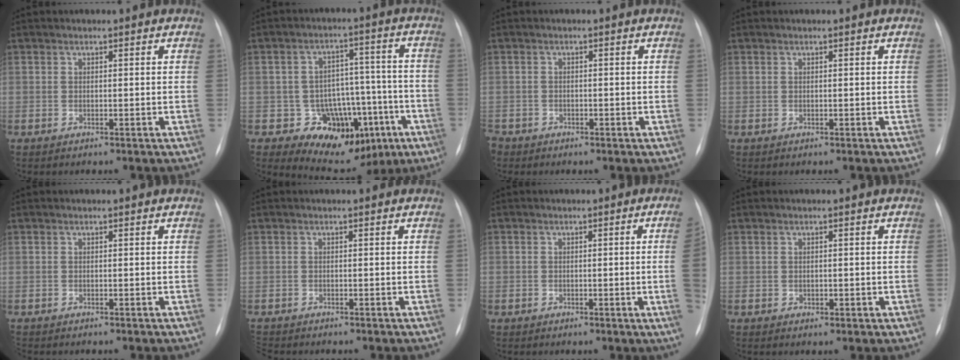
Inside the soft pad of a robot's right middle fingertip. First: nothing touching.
{"total": 12.4, "force": [-5.2, 9.3, 6.3], "torque": [-0.065, 0.050, -0.056]}
{"total": 2.7, "force": [-1.8, 1.9, 0.6], "torque": [-0.014, 0.000, -0.031]}
{"total": 0.0}
{"total": 0.0}
{"total": 1.3, "force": [-1.3, 0.3, 0.1], "torque": [-0.001, -0.005, -0.020]}
{"total": 4.3, "force": [-0.6, -0.7, 4.2], "torque": [-0.051, -0.006, -0.009]}
{"total": 1.2, "force": [-0.3, 0.8, 0.8], "torque": [-0.015, -0.002, 0.000]}